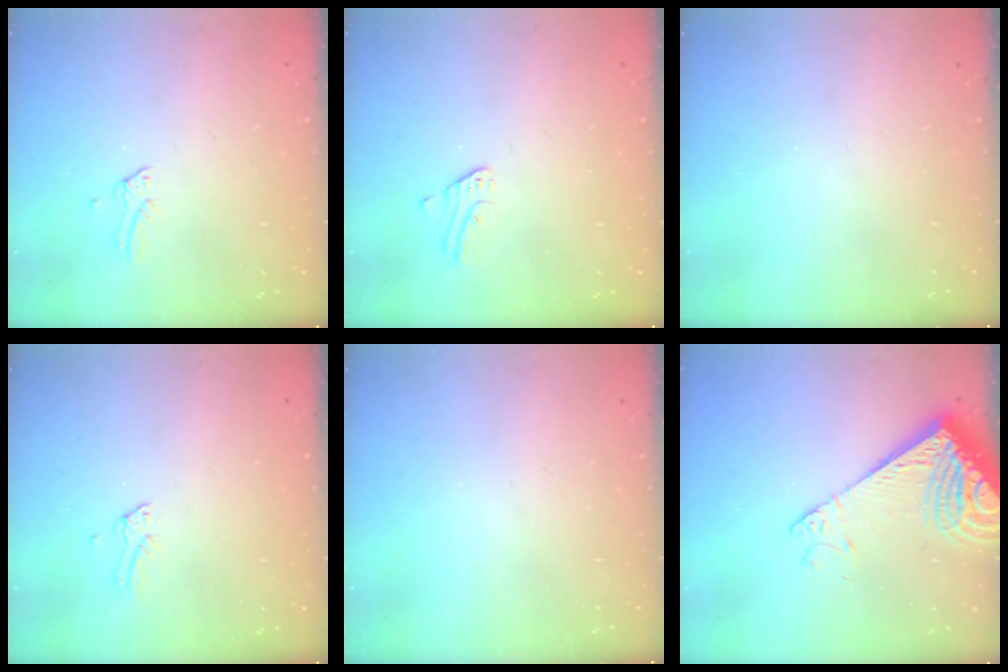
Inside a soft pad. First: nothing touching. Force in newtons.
{"total": 2.1, "press": 2.1, "slide": 0.2}
{"total": 0.0}
{"total": 0.0}
{"total": 0.0}
{"total": 14.1, "press": 13.9, "slide": 2.2}